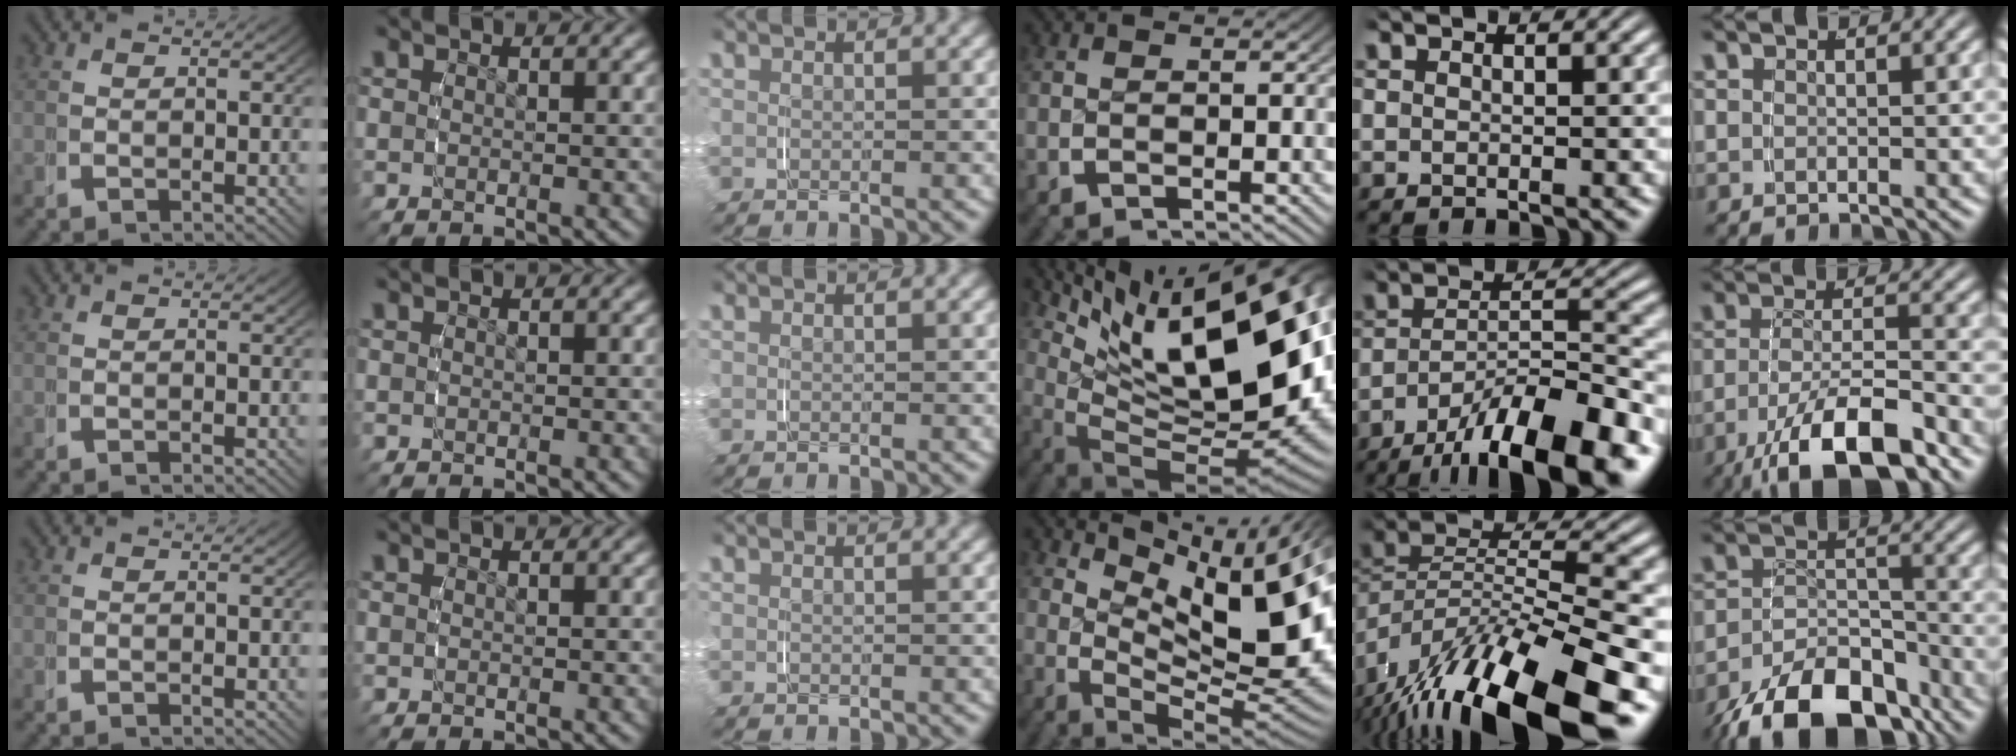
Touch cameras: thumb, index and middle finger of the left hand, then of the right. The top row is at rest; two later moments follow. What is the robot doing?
{"motion": "grasp_and_lifting", "object": "plastic wrap"}